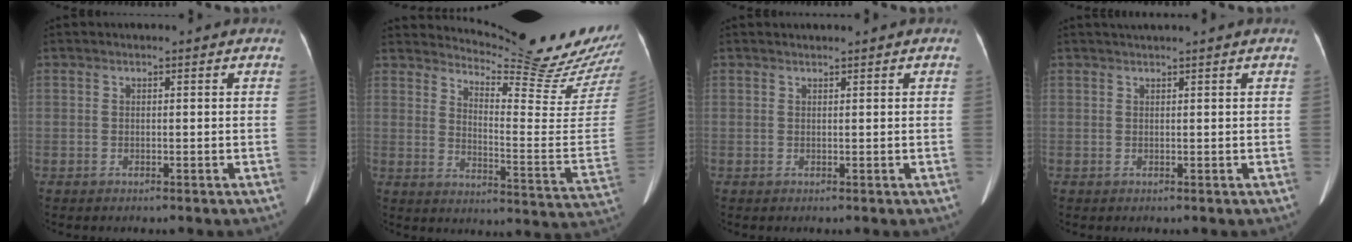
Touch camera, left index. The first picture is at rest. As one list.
[{"total": 20.5, "force": [19.4, -0.1, 6.6], "torque": [-0.107, -0.130, 0.238]}, {"total": 1.1, "force": [1.1, -0.1, 0.3], "torque": [-0.003, 0.015, 0.023]}, {"total": 2.8, "force": [2.4, -0.7, 1.2], "torque": [-0.012, 0.023, 0.043]}]